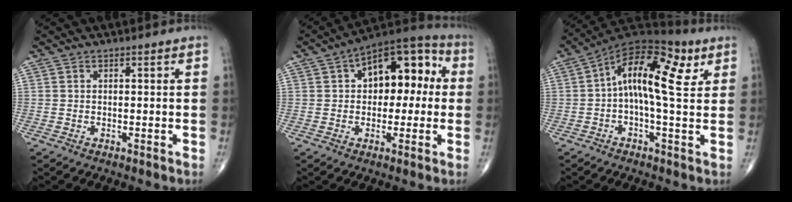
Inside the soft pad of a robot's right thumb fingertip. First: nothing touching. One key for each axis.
{"total": 15.0, "fx": 2.5, "fy": 8.6, "fz": 12.0, "tx": -0.128, "ty": 0.039, "tz": 0.027}
{"total": 15.7, "fx": 4.0, "fy": 6.5, "fz": 13.8, "tx": -0.203, "ty": 0.028, "tz": 0.052}